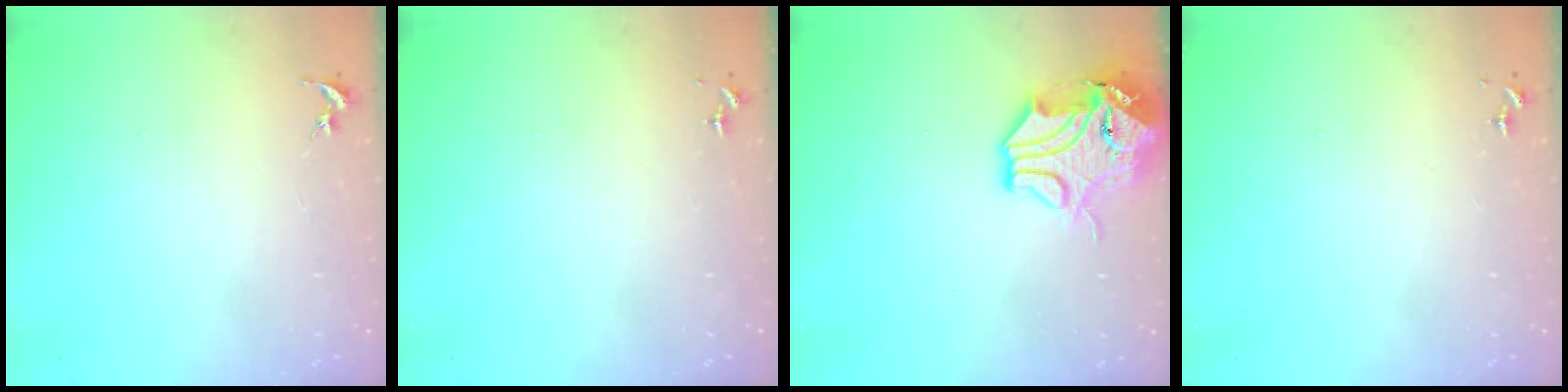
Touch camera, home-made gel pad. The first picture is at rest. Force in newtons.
{"total": 0.0}
{"total": 13.7, "press": 13.5, "slide": 1.8}
{"total": 0.0}